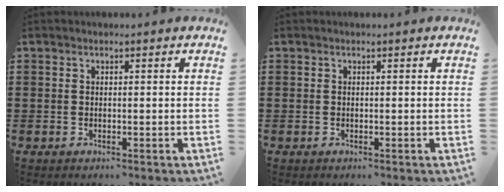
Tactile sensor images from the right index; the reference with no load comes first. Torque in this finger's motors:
{"motor_torque": [-0.30, 0.48, 0.00, 0.00]}